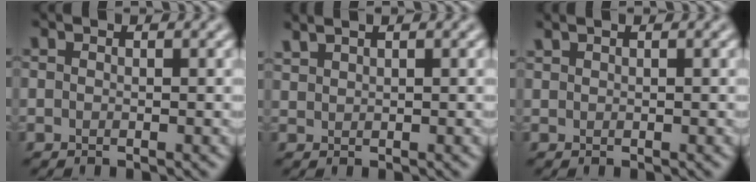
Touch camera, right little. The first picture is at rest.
{"total": 1.4, "force": [1.3, 0.2, 0.4], "torque": [-0.011, 0.006, 0.028]}
{"total": 0.6, "force": [0.6, 0.1, 0.1], "torque": [0.000, 0.004, 0.015]}